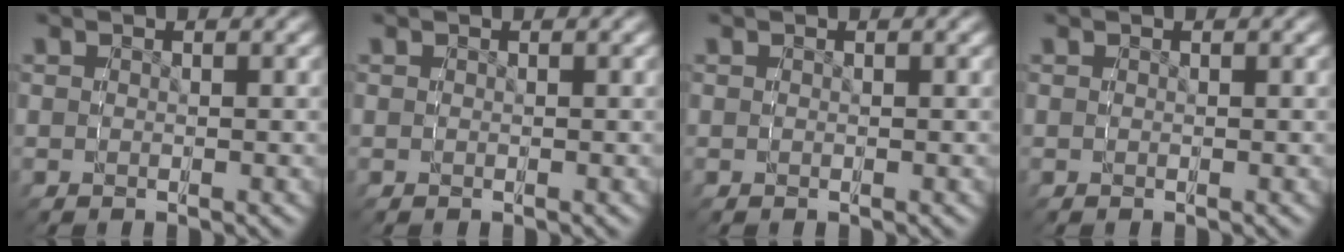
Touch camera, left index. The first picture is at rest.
{"total": 0.0}
{"total": 0.0}
{"total": 0.0}